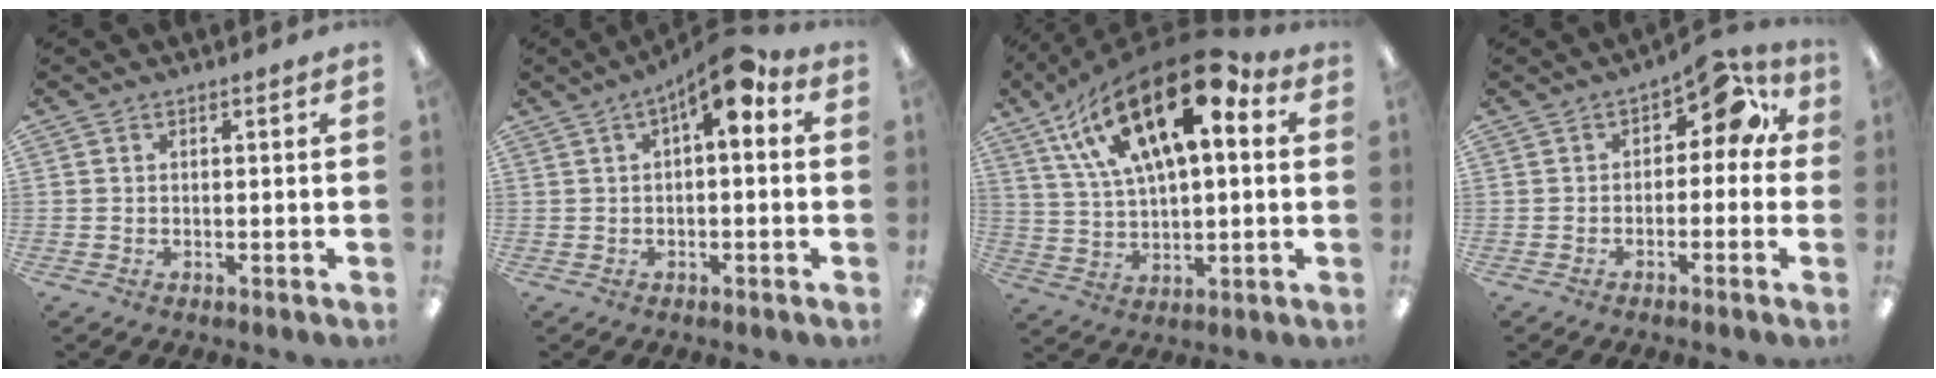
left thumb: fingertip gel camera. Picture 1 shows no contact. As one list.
[{"total": 9.8, "force": [3.9, 3.5, 8.3], "torque": [-0.118, -0.016, 0.064]}, {"total": 23.2, "force": [12.1, 10.1, 17.0], "torque": [-0.300, -0.054, 0.206]}, {"total": 7.3, "force": [2.4, 4.2, 5.5], "torque": [-0.071, -0.010, 0.035]}]